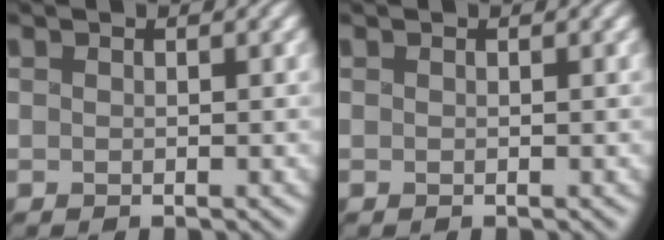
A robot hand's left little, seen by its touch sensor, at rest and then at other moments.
{"total": 0.0}